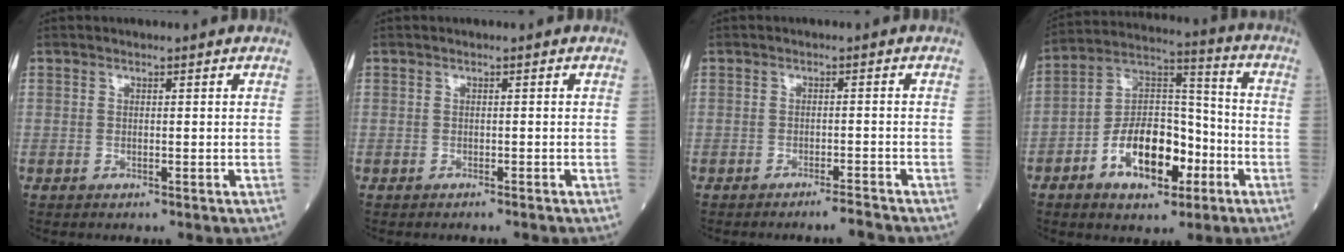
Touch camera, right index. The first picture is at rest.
{"total": 1.2, "force": [-1.1, -0.1, 0.4], "torque": [-0.008, 0.000, -0.014]}
{"total": 2.7, "force": [-2.4, -0.5, 0.9], "torque": [-0.015, -0.007, -0.039]}
{"total": 13.6, "force": [-5.7, 6.5, 10.5], "torque": [-0.196, 0.021, -0.094]}